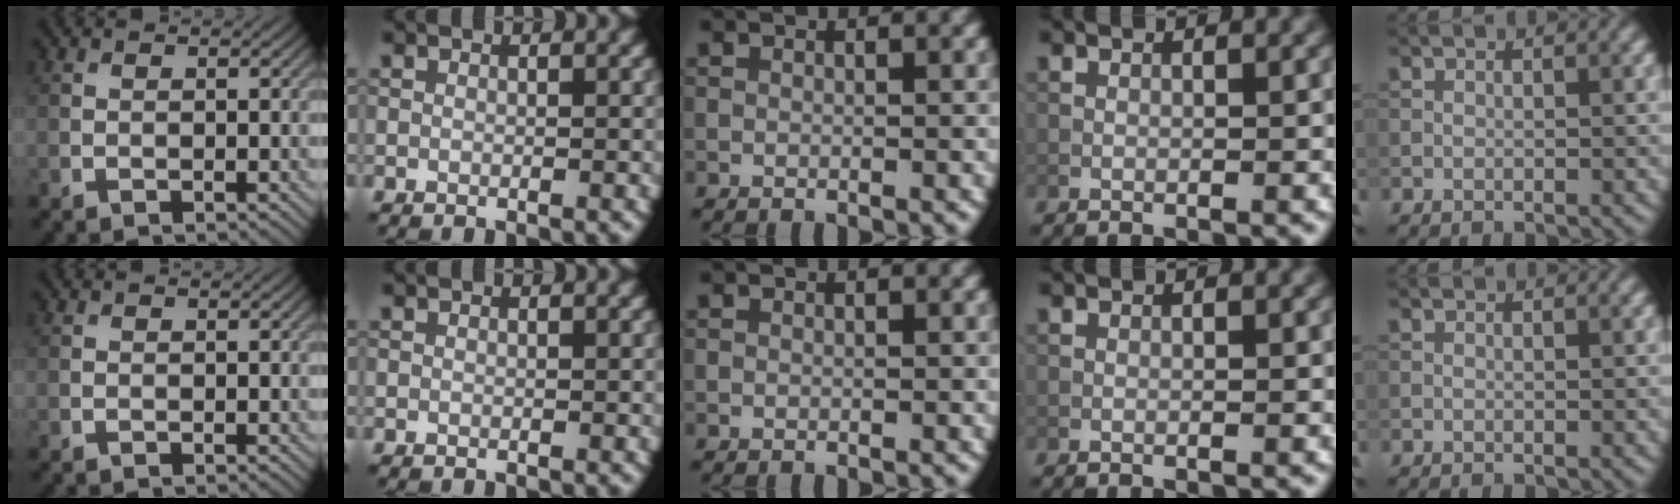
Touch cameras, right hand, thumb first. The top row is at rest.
{}